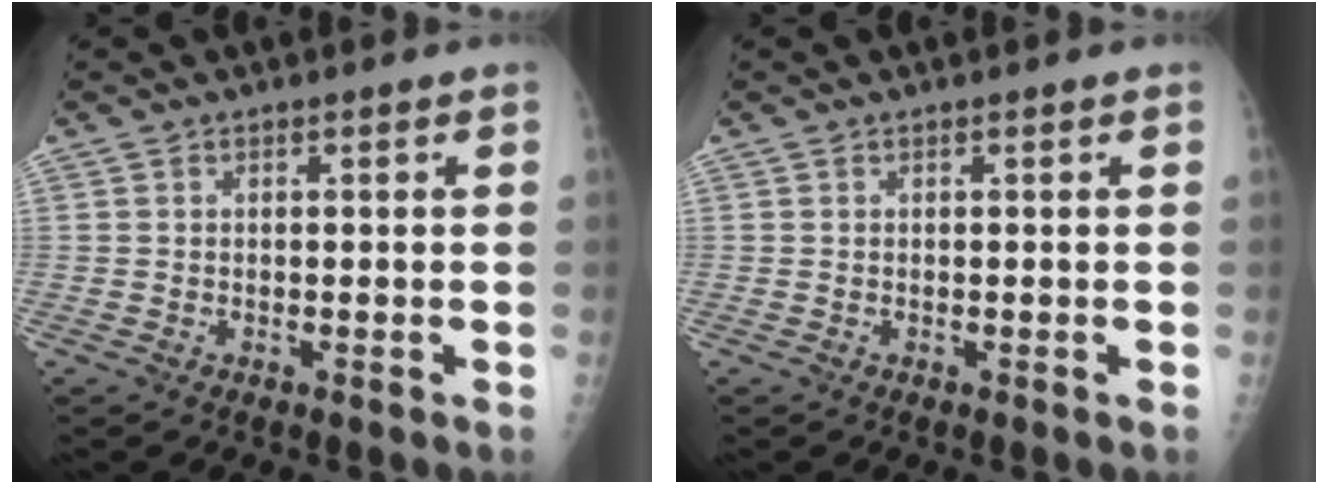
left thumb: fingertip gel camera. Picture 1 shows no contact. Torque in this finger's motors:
{"motor_torque": [-0.04, 0.10, -0.03, -0.08, 0.00]}